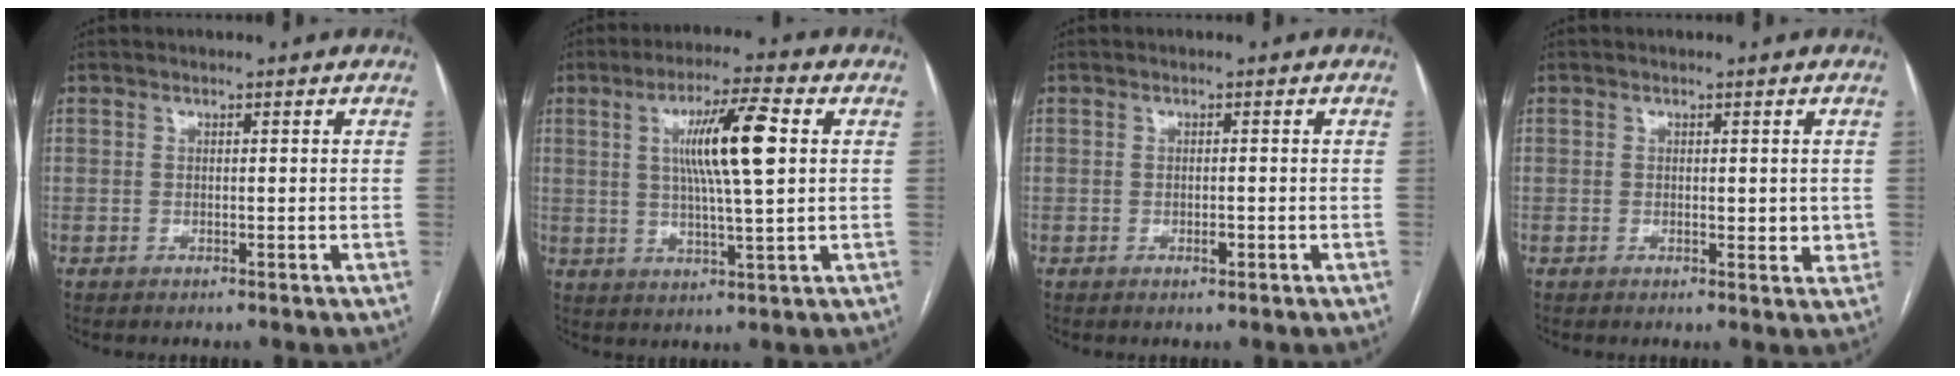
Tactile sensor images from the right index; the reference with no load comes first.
{"total": 10.8, "force": [2.4, 0.5, 10.5], "torque": [-0.184, 0.004, 0.042]}
{"total": 1.1, "force": [-0.4, 0.5, 0.9], "torque": [-0.016, -0.001, -0.003]}
{"total": 2.6, "force": [0.3, 1.5, 2.2], "torque": [-0.023, -0.005, 0.003]}